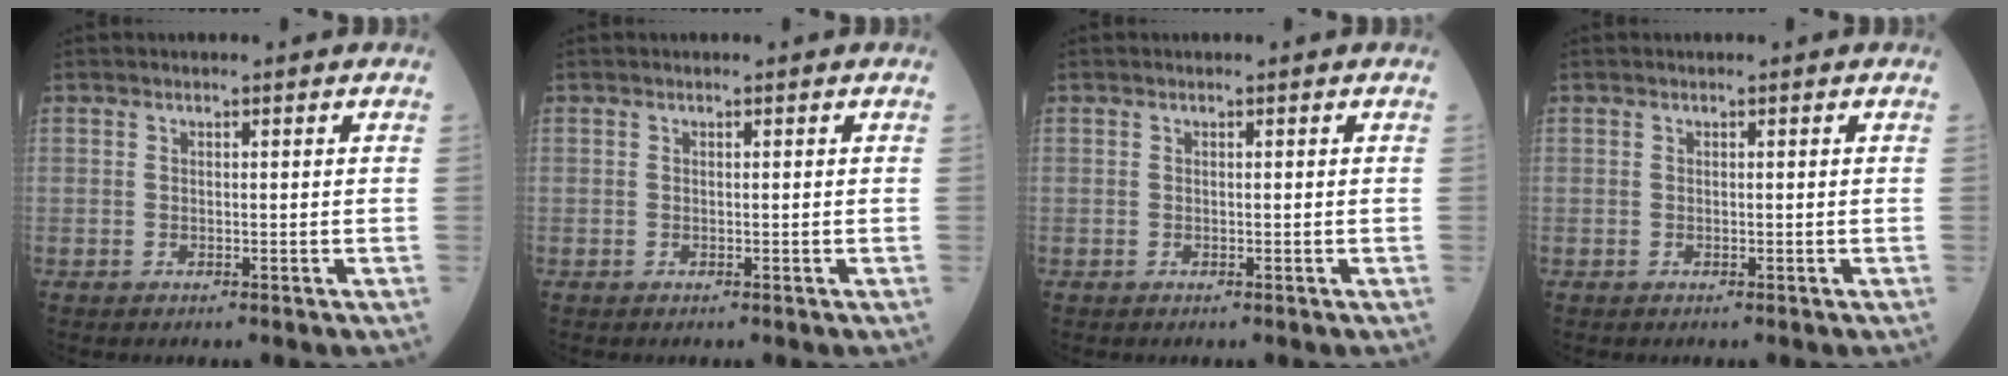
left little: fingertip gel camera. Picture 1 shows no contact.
{"total": 0.0}
{"total": 0.0}
{"total": 0.0}